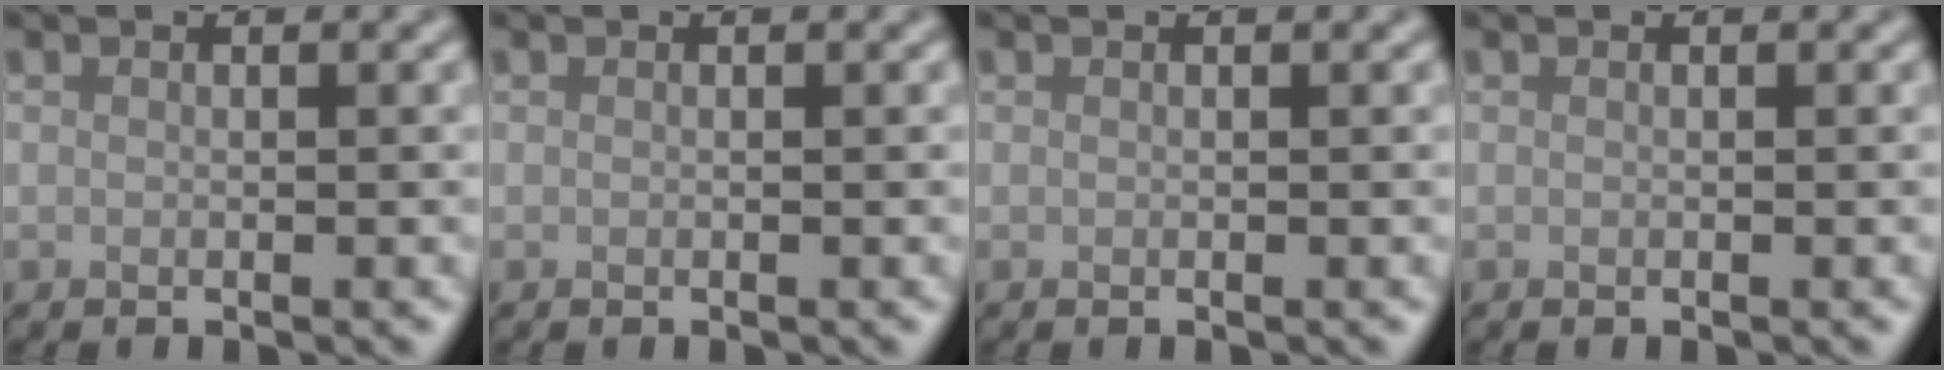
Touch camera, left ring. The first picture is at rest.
{"total": 0.0}
{"total": 0.0}
{"total": 0.0}